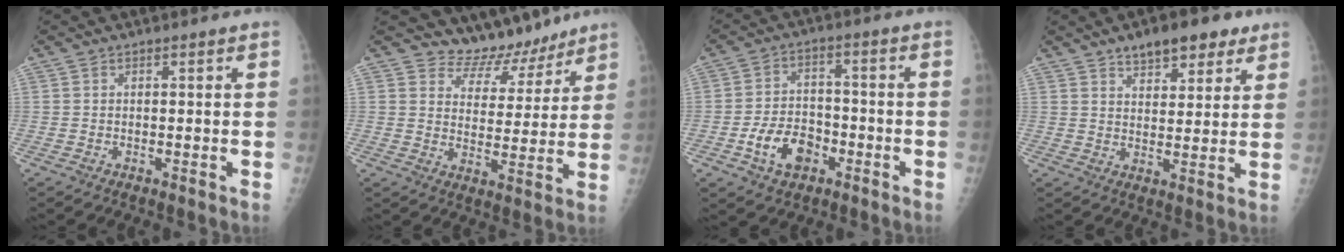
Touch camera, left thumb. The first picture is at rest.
{"total": 8.6, "force": [7.8, 3.5, -0.7], "torque": [0.037, -0.070, 0.123]}
{"total": 9.0, "force": [-4.1, 6.1, 5.2], "torque": [-0.070, 0.027, -0.069]}
{"total": 9.3, "force": [6.1, 4.4, 5.5], "torque": [-0.045, -0.023, 0.090]}